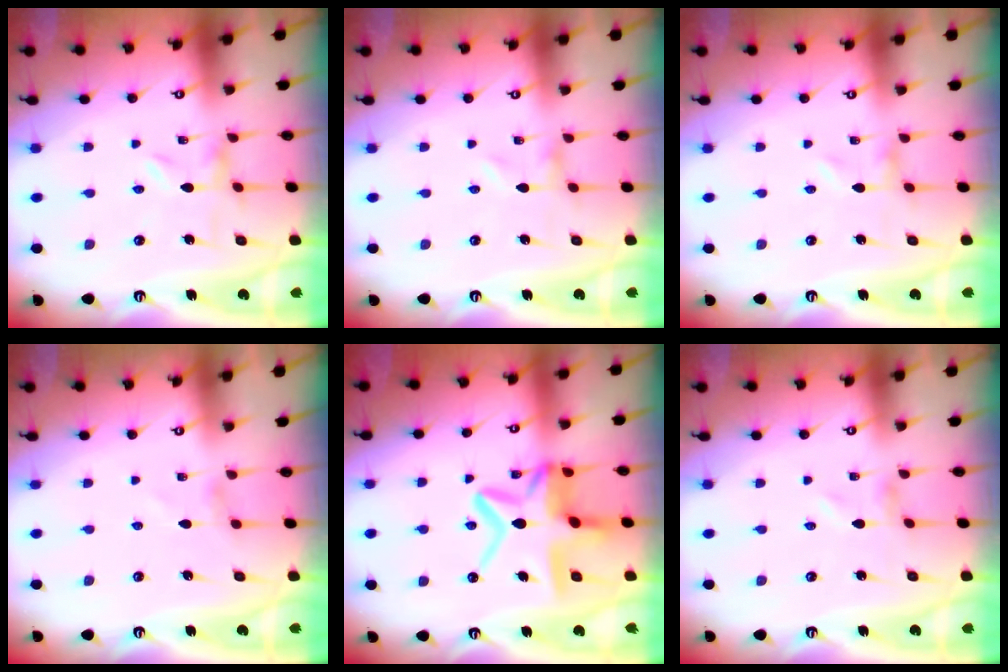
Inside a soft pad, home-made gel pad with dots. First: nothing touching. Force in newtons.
{"total": 0.0}
{"total": 0.0}
{"total": 0.0}
{"total": 15.1, "press": 15.0, "slide": 1.3}
{"total": 1.1, "press": 1.1, "slide": 0.2}